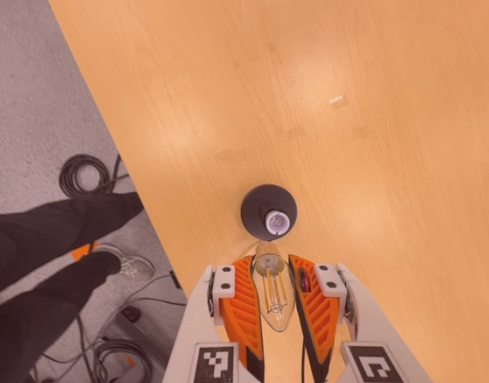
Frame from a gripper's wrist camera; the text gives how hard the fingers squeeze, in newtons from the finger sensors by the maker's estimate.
{"total": 22.5, "left": 24.6, "right": 20.4}